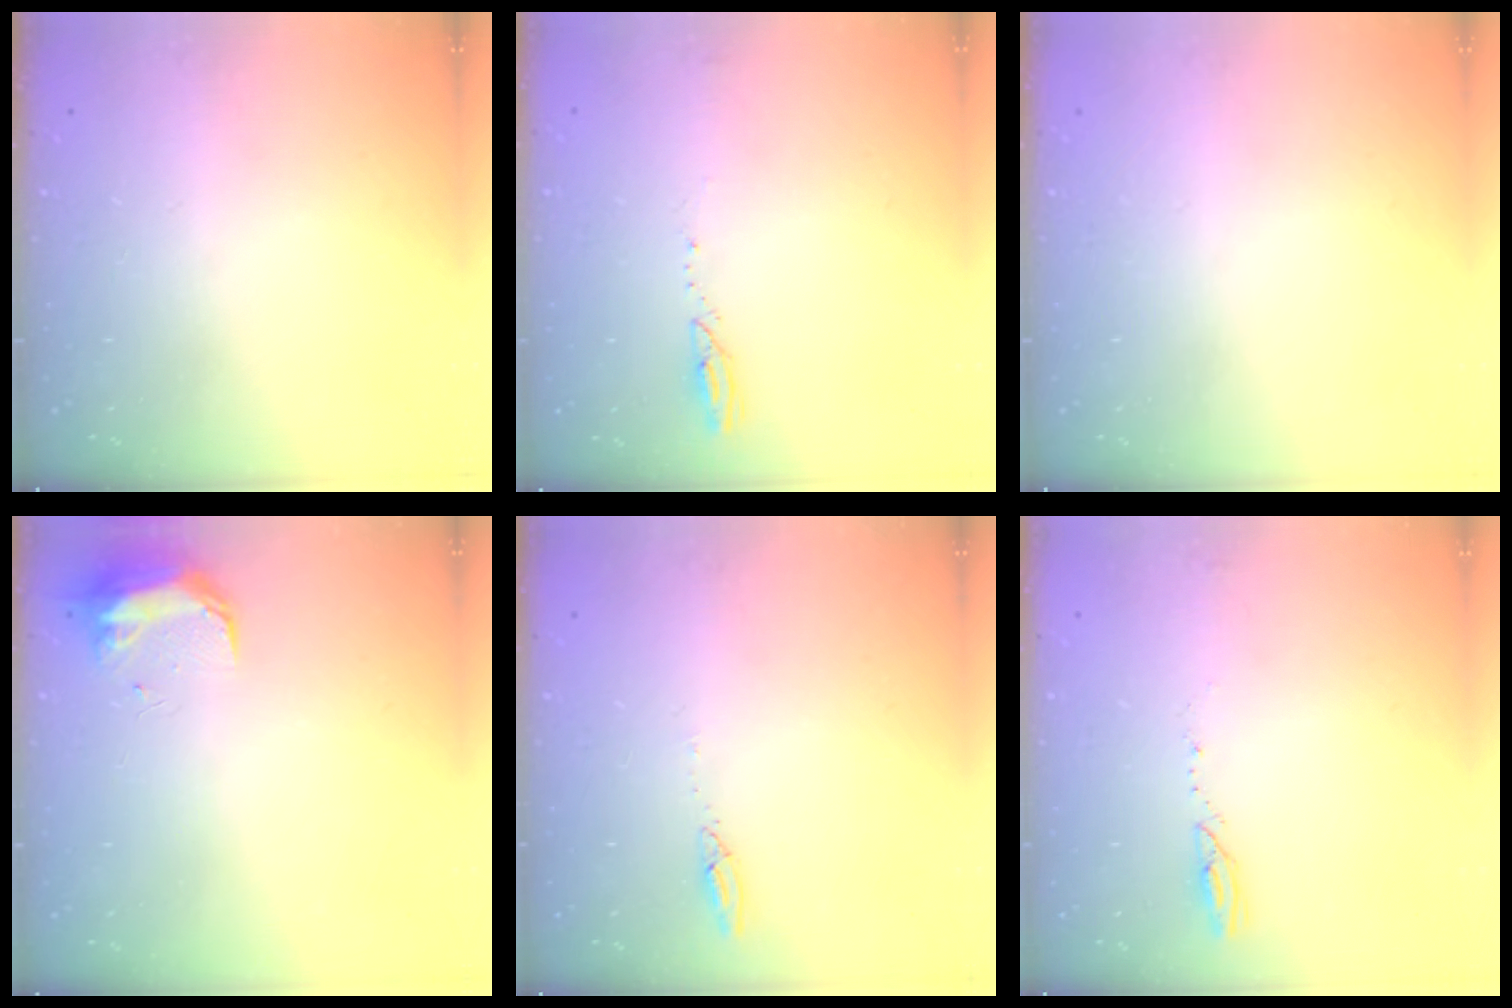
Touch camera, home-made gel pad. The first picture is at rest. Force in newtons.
{"total": 2.4, "press": 2.4, "slide": 0.3}
{"total": 0.0}
{"total": 8.9, "press": 8.9, "slide": 0.8}
{"total": 2.7, "press": 2.7, "slide": 0.2}
{"total": 2.6, "press": 2.6, "slide": 0.3}